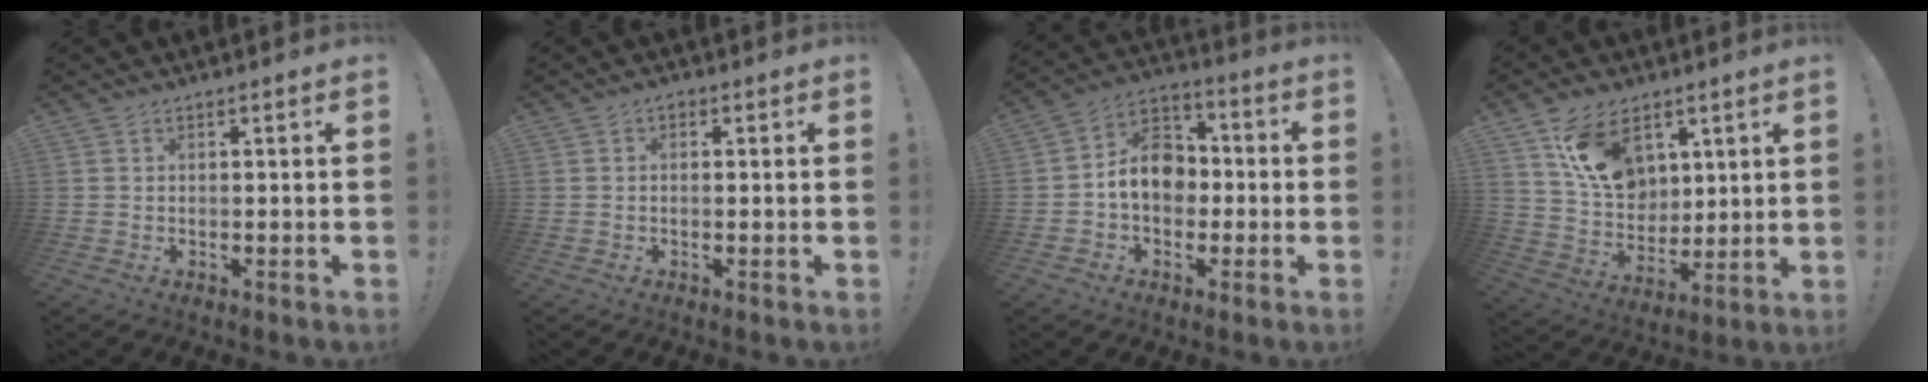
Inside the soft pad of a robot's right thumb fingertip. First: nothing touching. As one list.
[{"total": 0.8, "force": [0.0, 0.5, 0.5], "torque": [-0.010, 0.002, -0.001]}, {"total": 12.0, "force": [-0.7, 9.6, 7.3], "torque": [-0.124, 0.025, -0.005]}, {"total": 15.0, "force": [7.7, 10.2, 7.7], "torque": [-0.135, -0.034, 0.151]}]